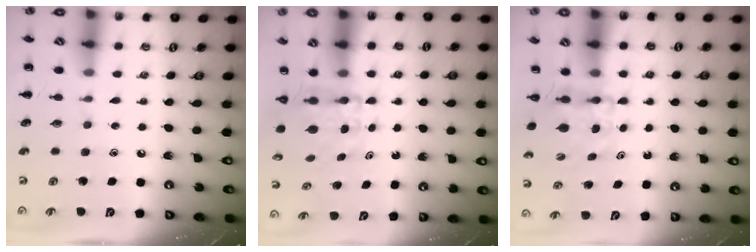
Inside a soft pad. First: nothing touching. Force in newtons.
{"total": 4.5, "press": 4.4, "slide": 0.6}
{"total": 4.0, "press": 4.0, "slide": 0.1}